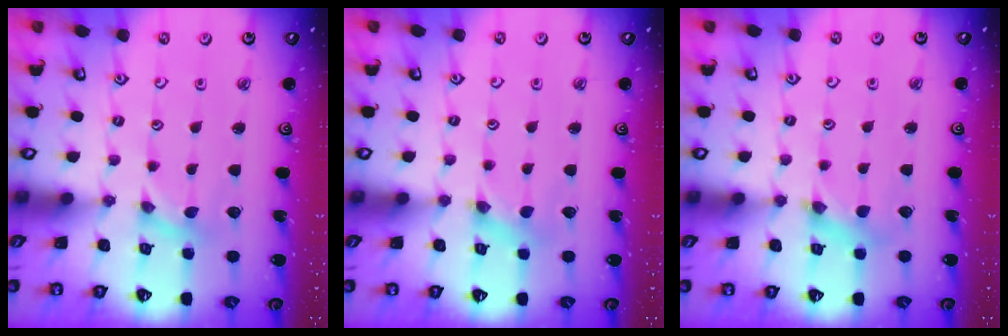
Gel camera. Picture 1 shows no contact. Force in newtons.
{"total": 1.4, "press": 1.4, "slide": 0.0}
{"total": 3.8, "press": 3.7, "slide": 0.6}